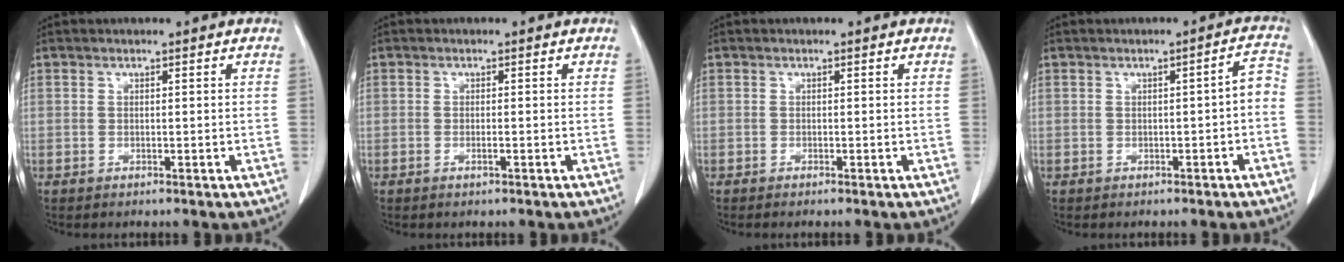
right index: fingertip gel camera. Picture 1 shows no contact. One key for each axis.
{"total": 0.8, "fx": -0.4, "fy": 0.1, "fz": 0.7, "tx": -0.018, "ty": -0.002, "tz": -0.005}
{"total": 0.8, "fx": -0.7, "fy": 0.0, "fz": 0.4, "tx": -0.006, "ty": -0.001, "tz": -0.009}
{"total": 3.0, "fx": -1.0, "fy": 0.7, "fz": 2.7, "tx": -0.029, "ty": 0.014, "tz": -0.013}